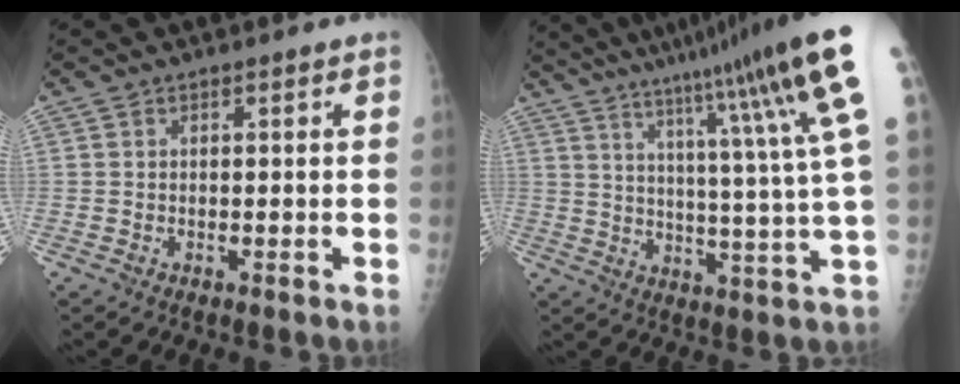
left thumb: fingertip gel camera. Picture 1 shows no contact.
{"total": 21.7, "force": [12.7, 0.1, 17.6], "torque": [-0.246, -0.048, 0.172]}